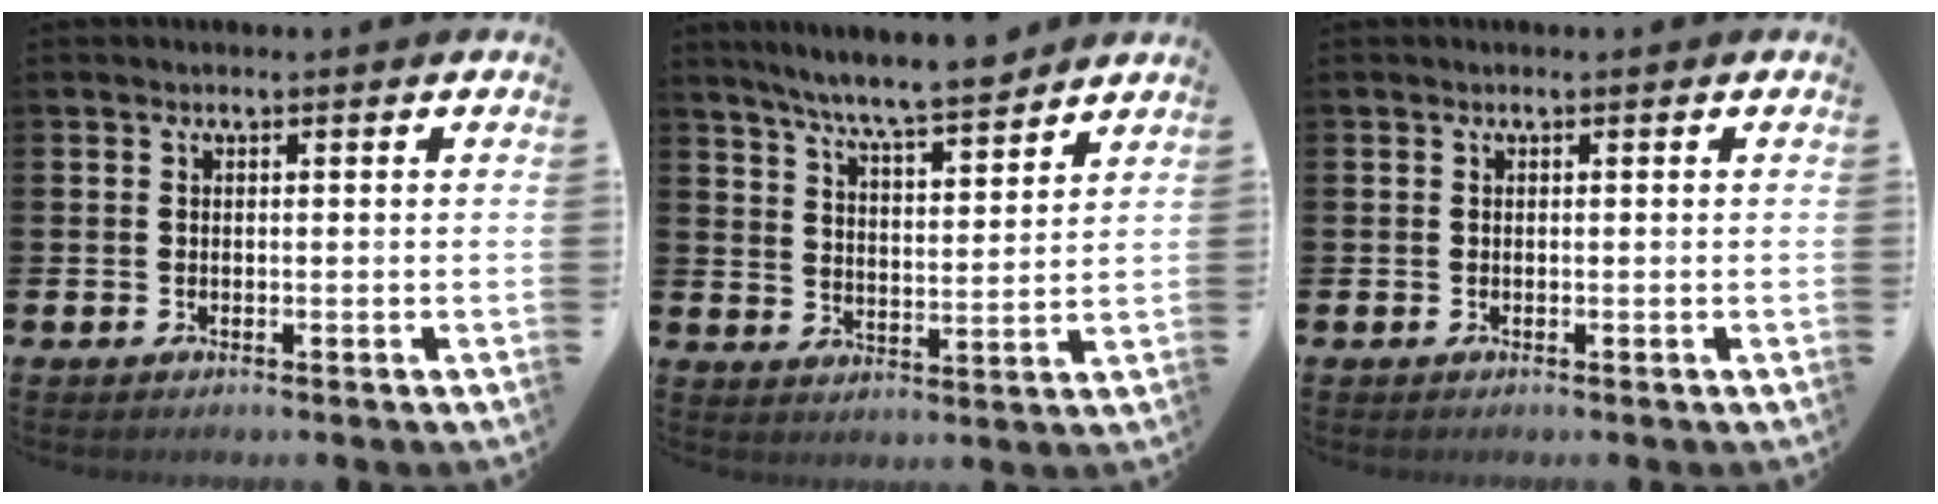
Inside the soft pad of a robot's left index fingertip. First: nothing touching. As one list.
[{"total": 7.8, "force": [7.4, 0.0, 2.5], "torque": [-0.077, -0.042, 0.132]}, {"total": 0.0}]